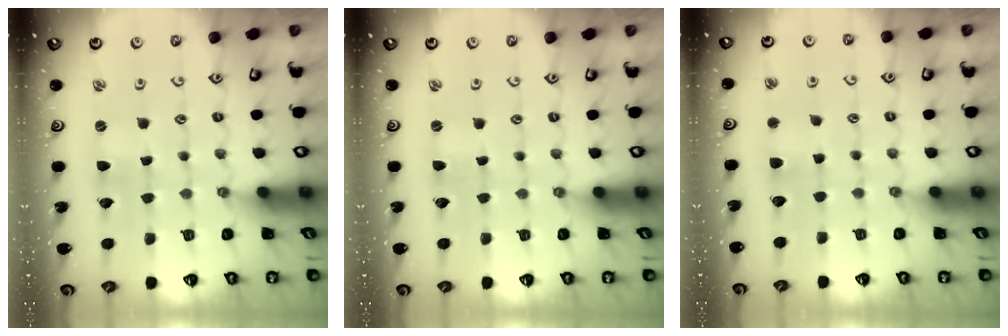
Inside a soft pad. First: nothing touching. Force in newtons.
{"total": 0.0}
{"total": 2.8, "press": 2.8, "slide": 0.5}